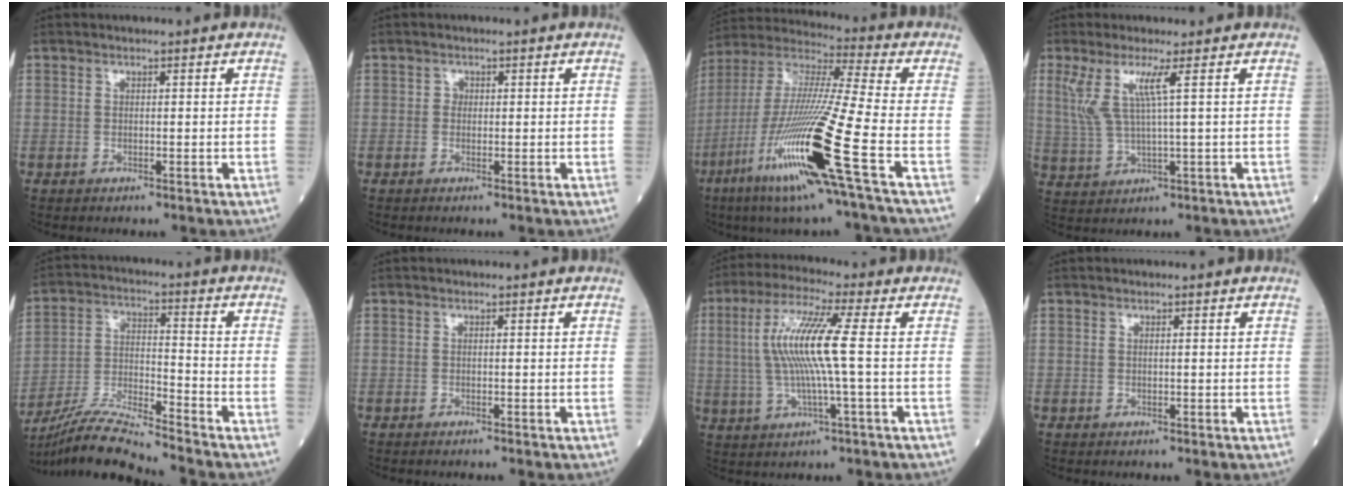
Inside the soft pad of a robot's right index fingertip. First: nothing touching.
{"total": 0.6, "force": [0.1, 0.6, 0.2], "torque": [0.000, 0.002, 0.000]}
{"total": 21.3, "force": [-8.4, -0.6, 19.6], "torque": [-0.424, -0.044, -0.169]}
{"total": 5.8, "force": [2.3, -0.5, 5.3], "torque": [-0.122, 0.003, 0.055]}
{"total": 11.5, "force": [-10.7, -1.3, 4.1], "torque": [-0.080, -0.008, -0.200]}
{"total": 0.7, "force": [-0.6, 0.0, 0.3], "torque": [-0.004, 0.000, -0.010]}
{"total": 10.6, "force": [0.8, -0.1, 10.6], "torque": [-0.222, 0.011, 0.011]}
{"total": 0.0}